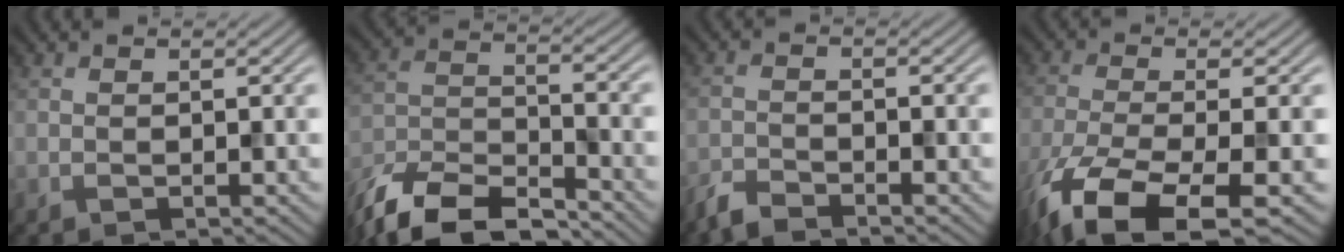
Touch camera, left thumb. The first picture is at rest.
{"total": 12.5, "force": [-10.7, 3.6, 5.5], "torque": [-0.122, -0.020, -0.197]}
{"total": 2.8, "force": [-2.7, 0.4, 0.9], "torque": [-0.020, -0.005, -0.062]}
{"total": 11.4, "force": [-6.8, 3.1, 8.7], "torque": [-0.185, -0.030, -0.122]}